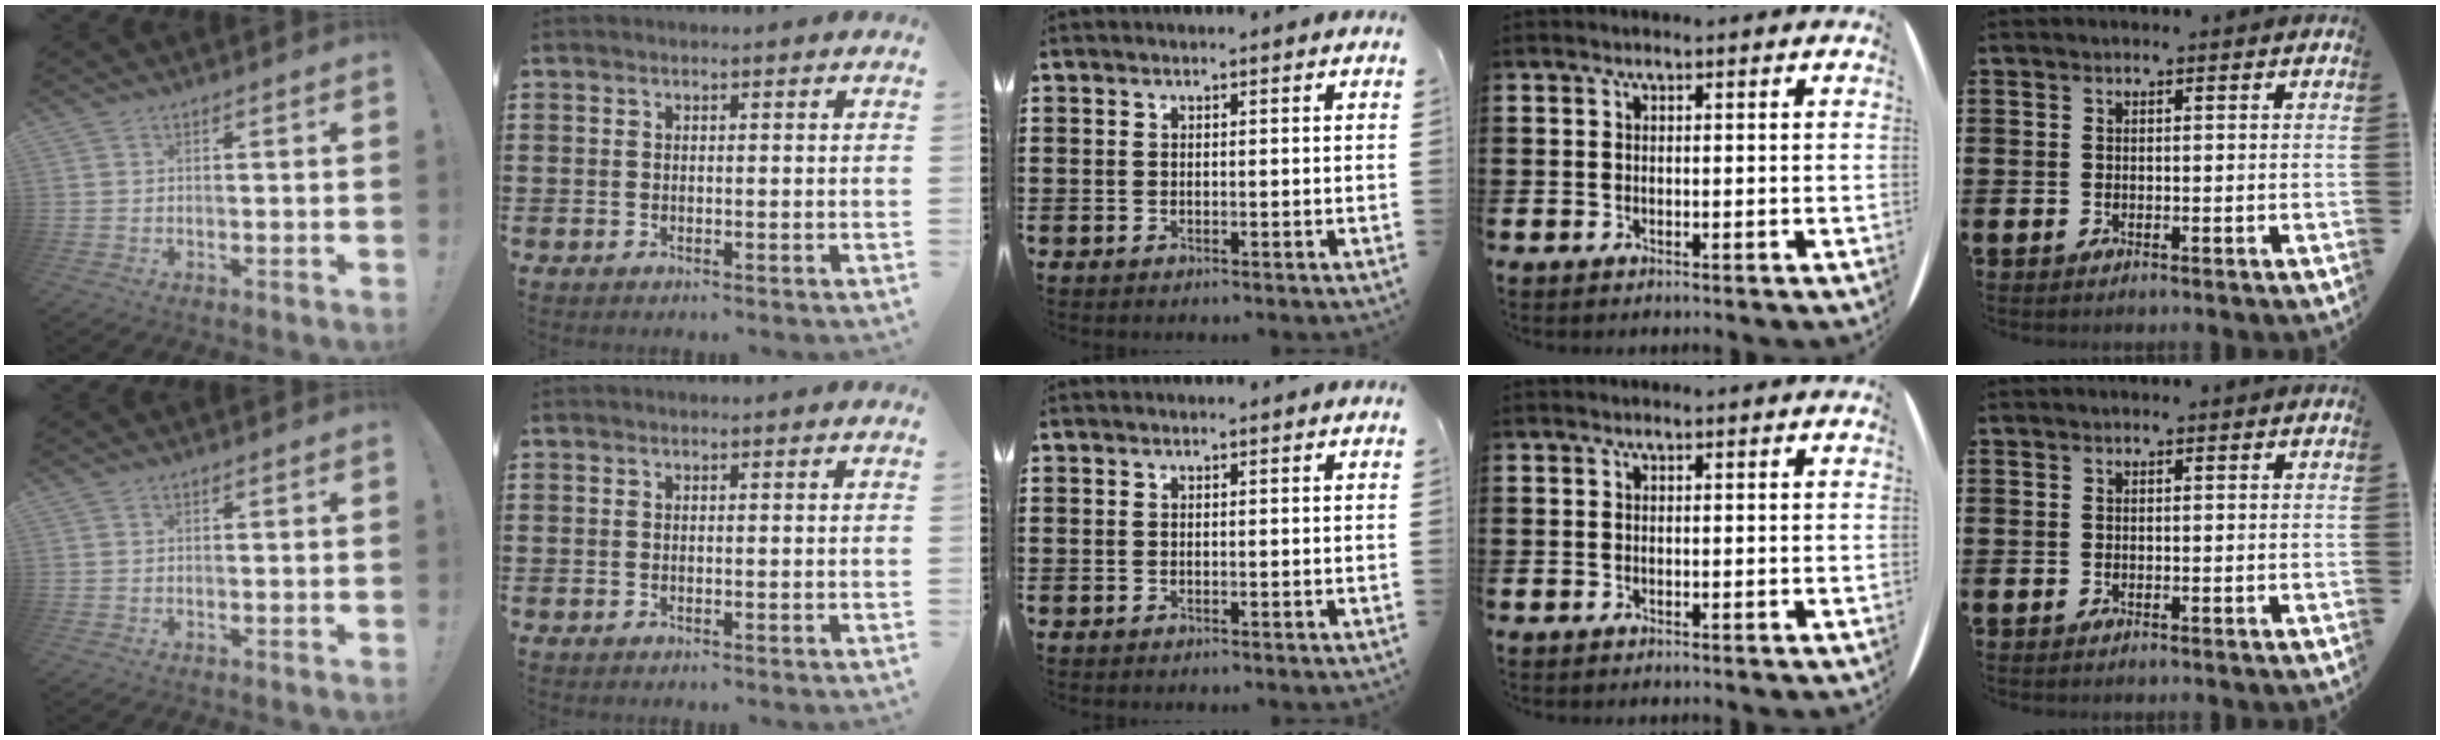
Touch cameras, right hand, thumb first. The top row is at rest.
{}